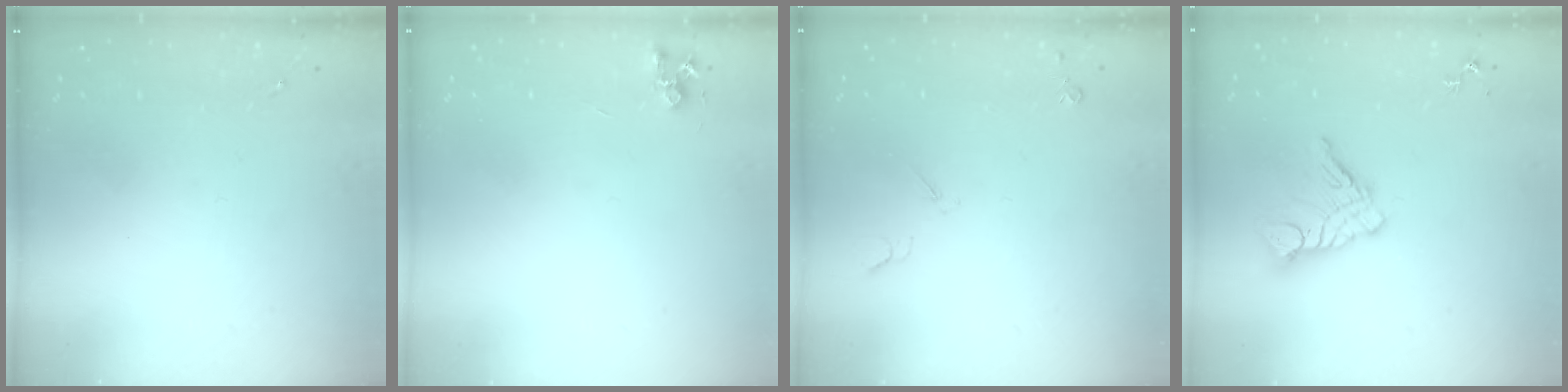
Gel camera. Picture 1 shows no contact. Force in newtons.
{"total": 4.6, "press": 4.5, "slide": 0.7}
{"total": 4.1, "press": 4.0, "slide": 0.7}
{"total": 11.5, "press": 11.4, "slide": 0.8}